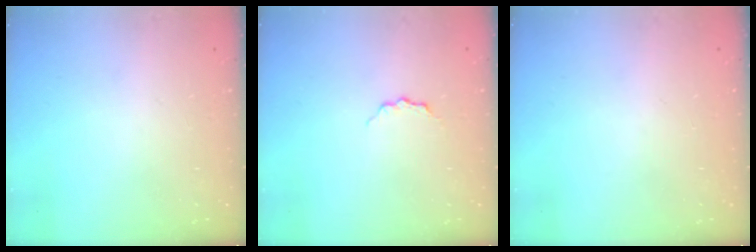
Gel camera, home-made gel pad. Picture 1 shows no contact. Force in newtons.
{"total": 4.0, "press": 3.9, "slide": 0.5}
{"total": 1.4, "press": 1.4, "slide": 0.1}